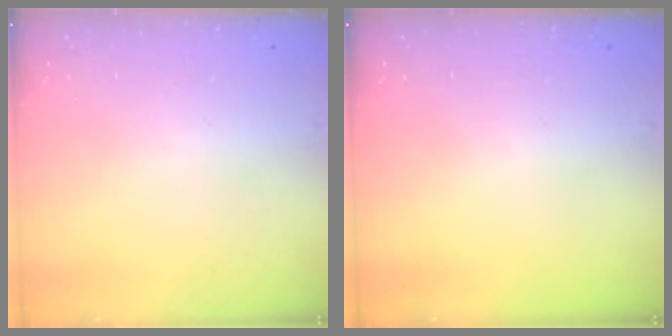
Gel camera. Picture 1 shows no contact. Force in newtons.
{"total": 0.0}